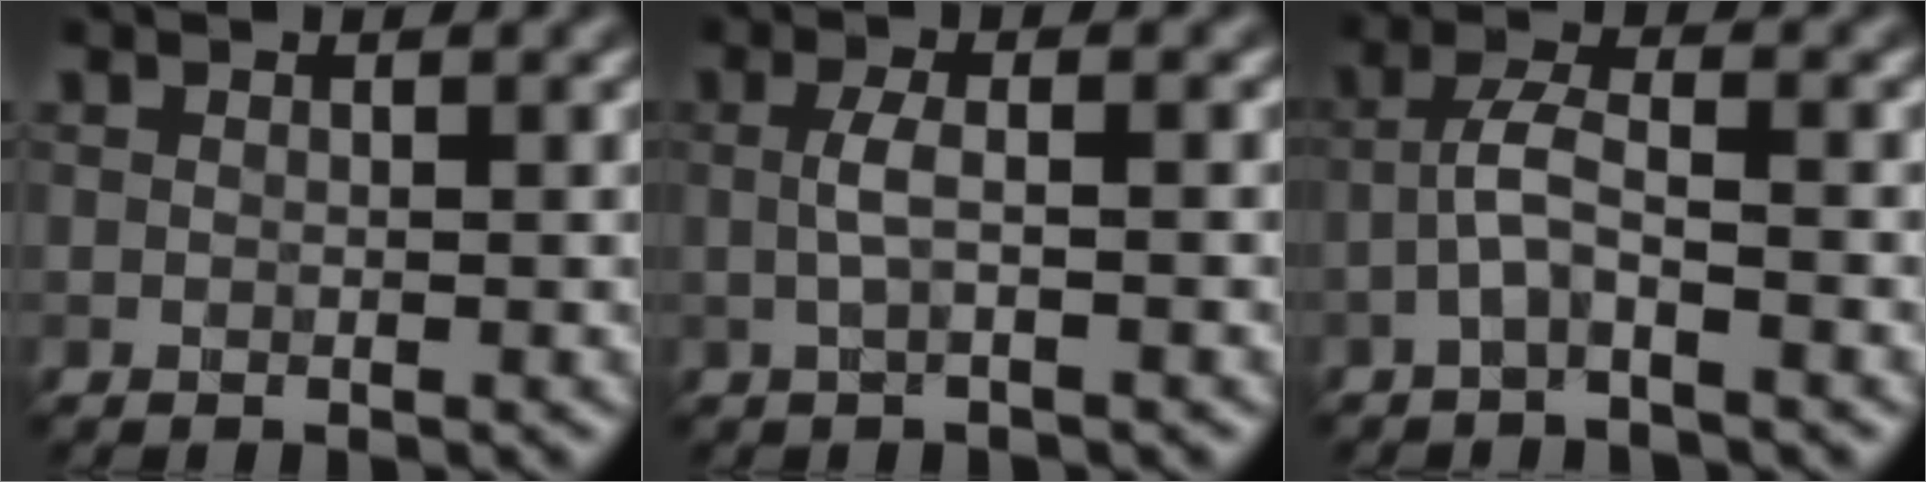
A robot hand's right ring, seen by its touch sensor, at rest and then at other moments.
{"total": 2.2, "force": [-0.1, 0.5, 2.1], "torque": [-0.044, 0.004, -0.005]}
{"total": 2.7, "force": [-1.3, 0.5, 2.3], "torque": [-0.050, 0.011, -0.033]}